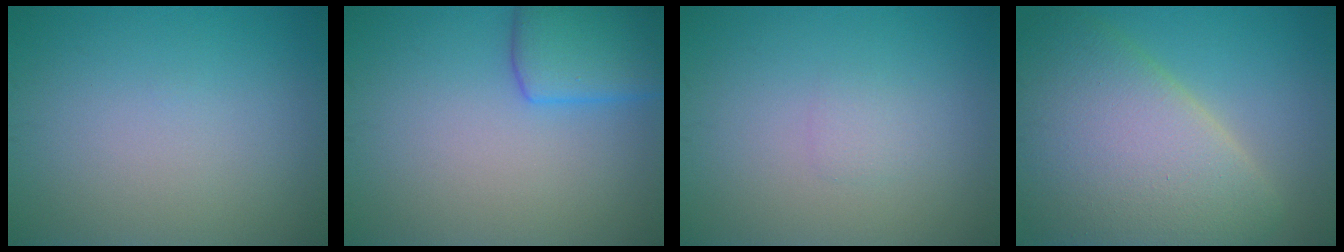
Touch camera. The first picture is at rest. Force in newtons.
{"total": 4.9, "press": 4.8, "slide": 0.3}
{"total": 0.9, "press": 0.9, "slide": 0.1}
{"total": 11.2, "press": 11.2, "slide": 0.9}